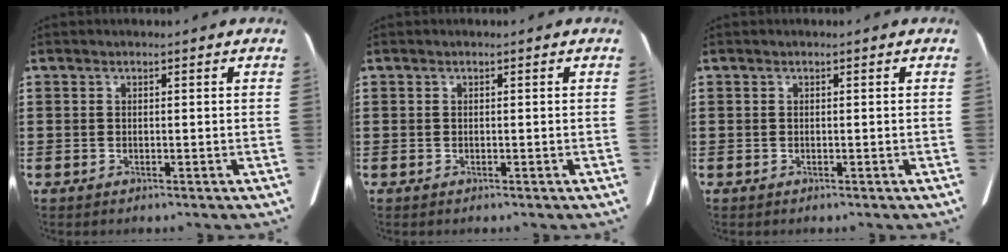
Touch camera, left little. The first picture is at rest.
{"total": 0.0}
{"total": 0.0}